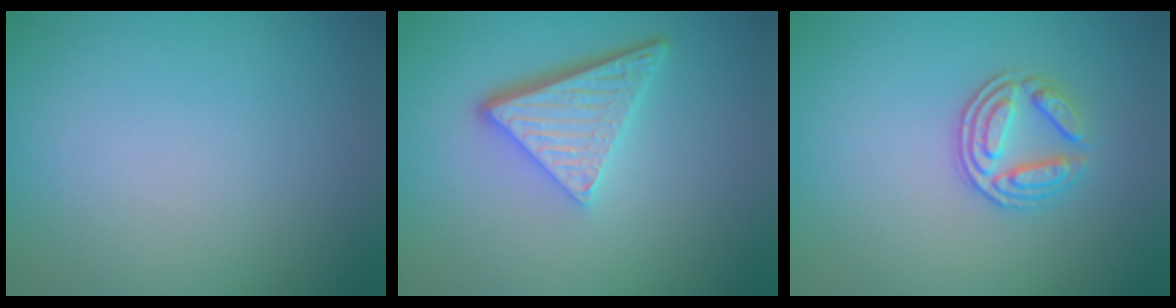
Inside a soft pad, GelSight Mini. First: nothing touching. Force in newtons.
{"total": 4.9, "press": 3.5, "slide": 3.5}
{"total": 3.0, "press": 2.5, "slide": 1.6}